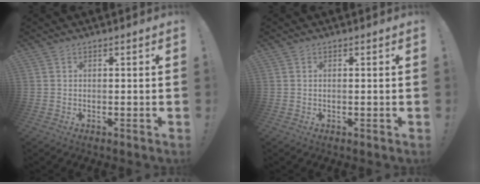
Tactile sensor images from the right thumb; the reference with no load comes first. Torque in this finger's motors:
{"motor_torque": [0.03, 0.13, -0.22, 0.03, 0.05]}